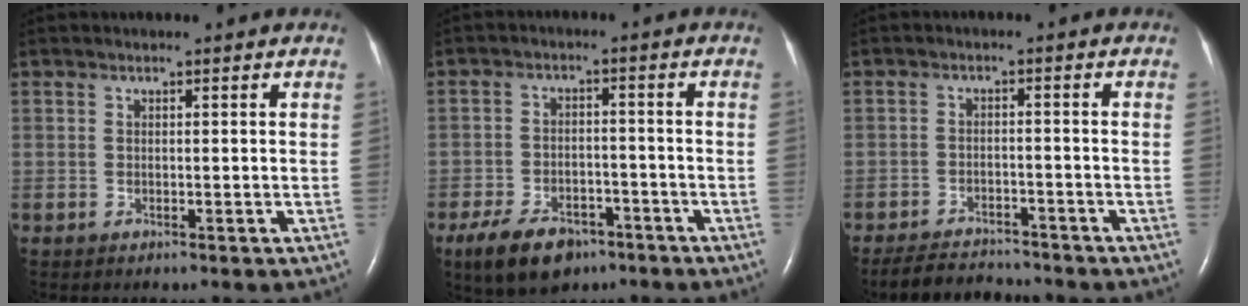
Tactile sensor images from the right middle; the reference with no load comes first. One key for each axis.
{"total": 9.0, "fx": -6.0, "fy": 4.8, "fz": 4.7, "tx": -0.091, "ty": -0.004, "tz": -0.095}
{"total": 6.6, "fx": -6.3, "fy": 1.4, "fz": 1.3, "tx": -0.024, "ty": -0.009, "tz": -0.100}